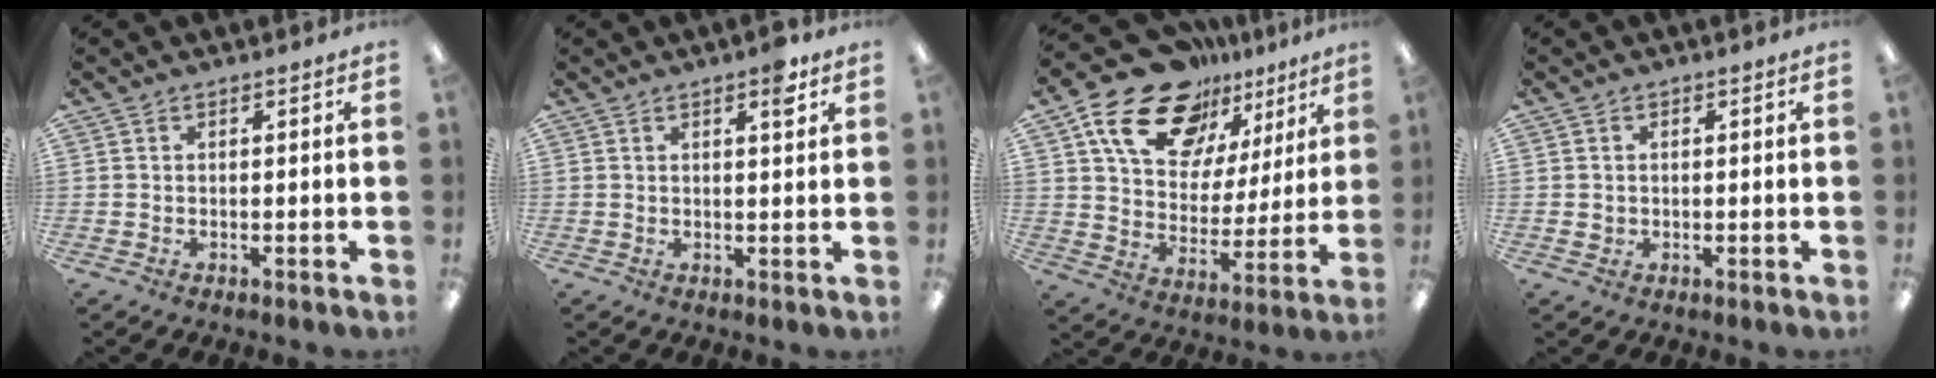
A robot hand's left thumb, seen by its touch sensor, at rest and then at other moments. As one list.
[{"total": 4.0, "force": [2.4, 1.0, 2.9], "torque": [-0.032, -0.010, 0.035]}, {"total": 20.1, "force": [13.2, 11.9, 9.2], "torque": [-0.163, -0.074, 0.237]}, {"total": 1.1, "force": [0.1, 1.1, 0.1], "torque": [-0.002, 0.004, -0.001]}]